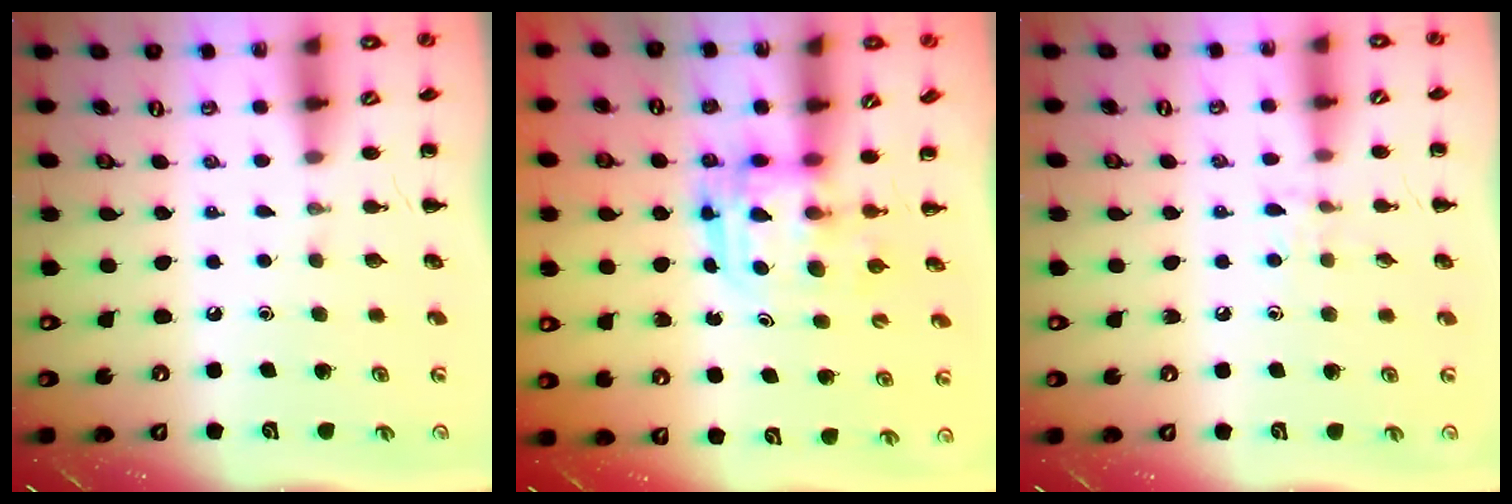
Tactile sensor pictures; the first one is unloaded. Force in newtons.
{"total": 3.1, "press": 3.1, "slide": 0.3}
{"total": 6.8, "press": 6.6, "slide": 1.8}